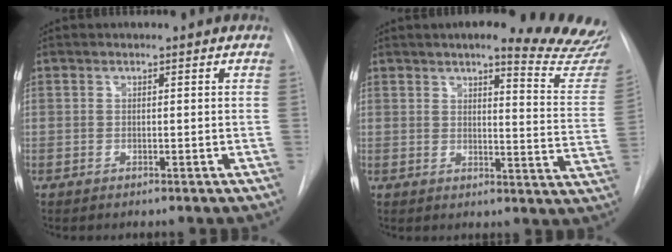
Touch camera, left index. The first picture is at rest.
{"total": 16.5, "force": [15.1, 1.6, 6.5], "torque": [-0.061, -0.087, 0.155]}